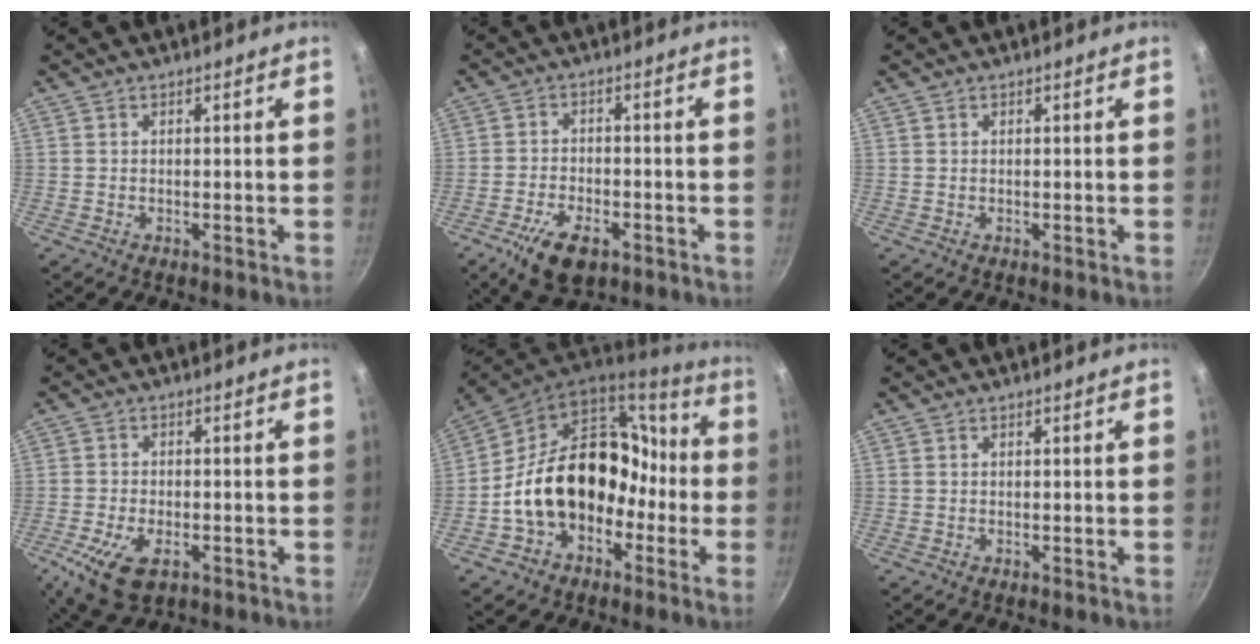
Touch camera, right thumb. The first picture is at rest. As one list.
[{"total": 9.1, "force": [-4.8, 4.5, 6.4], "torque": [-0.113, 0.015, -0.080]}, {"total": 0.0}, {"total": 9.5, "force": [-3.8, 5.2, 7.0], "torque": [-0.132, -0.002, -0.064]}, {"total": 21.0, "force": [-4.3, 15.8, 13.2], "torque": [-0.166, 0.082, -0.062]}, {"total": 0.0}]